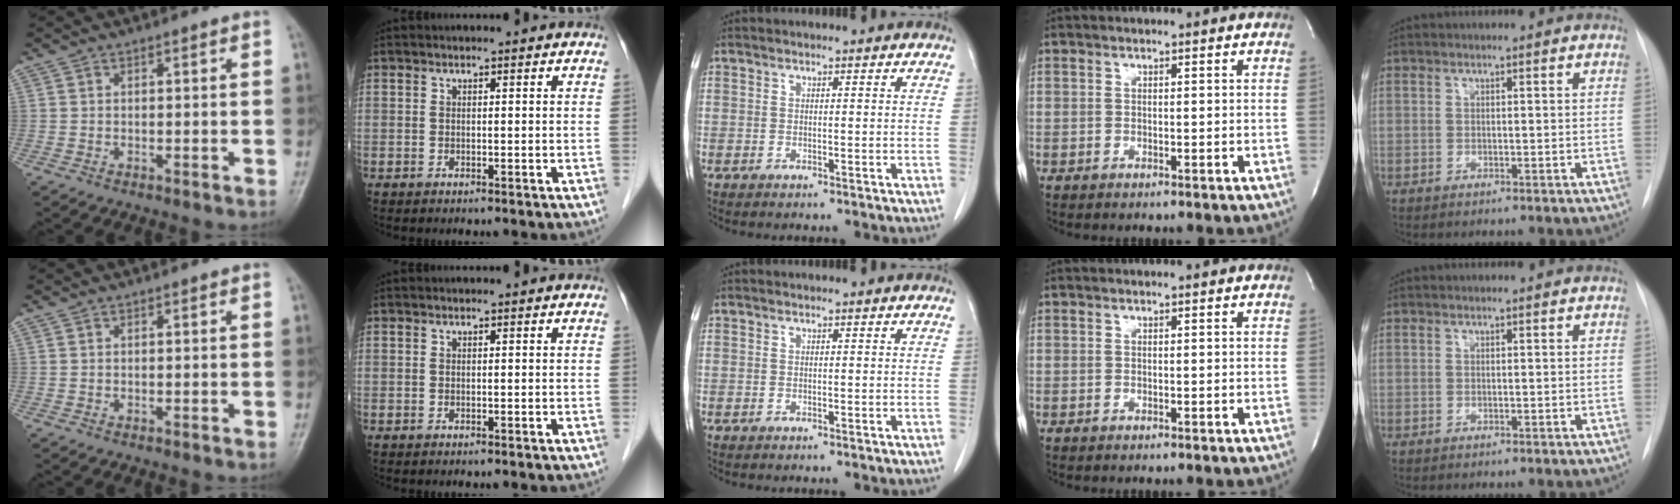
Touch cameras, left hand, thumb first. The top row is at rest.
{}